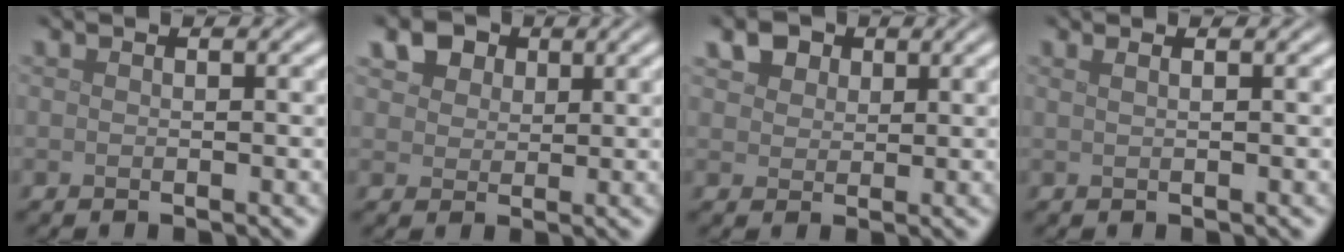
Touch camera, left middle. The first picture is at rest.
{"total": 4.7, "force": [2.8, 3.1, 2.2], "torque": [-0.056, 0.004, 0.044]}
{"total": 3.6, "force": [2.3, 2.3, 1.6], "torque": [-0.040, 0.001, 0.039]}
{"total": 2.1, "force": [1.2, 1.1, 1.4], "torque": [-0.002, 0.002, -0.009]}